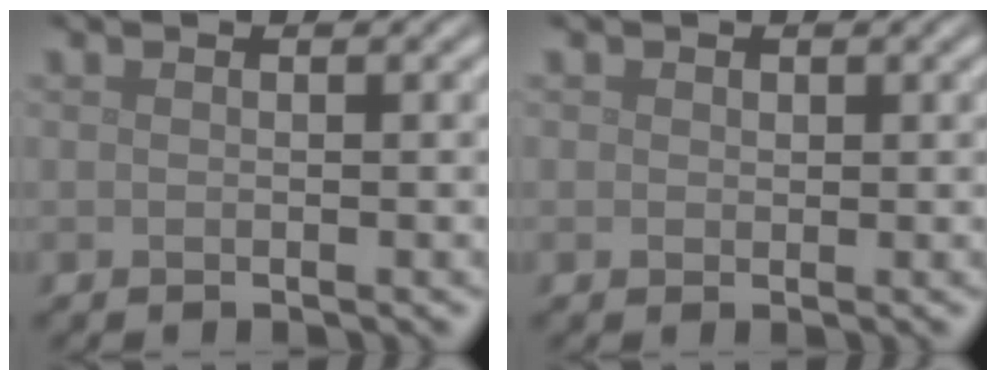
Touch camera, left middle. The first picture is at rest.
{"total": 0.9, "force": [0.4, 0.8, 0.2], "torque": [0.000, -0.002, 0.005]}